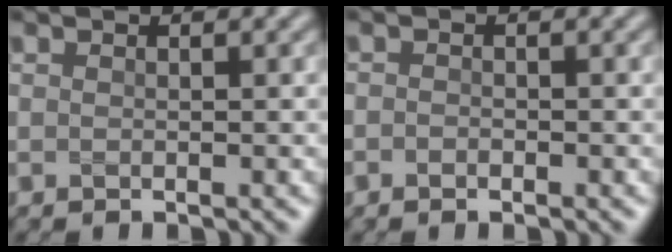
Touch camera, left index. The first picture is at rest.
{"total": 0.6, "force": [-0.4, 0.3, 0.3], "torque": [-0.005, 0.003, -0.008]}